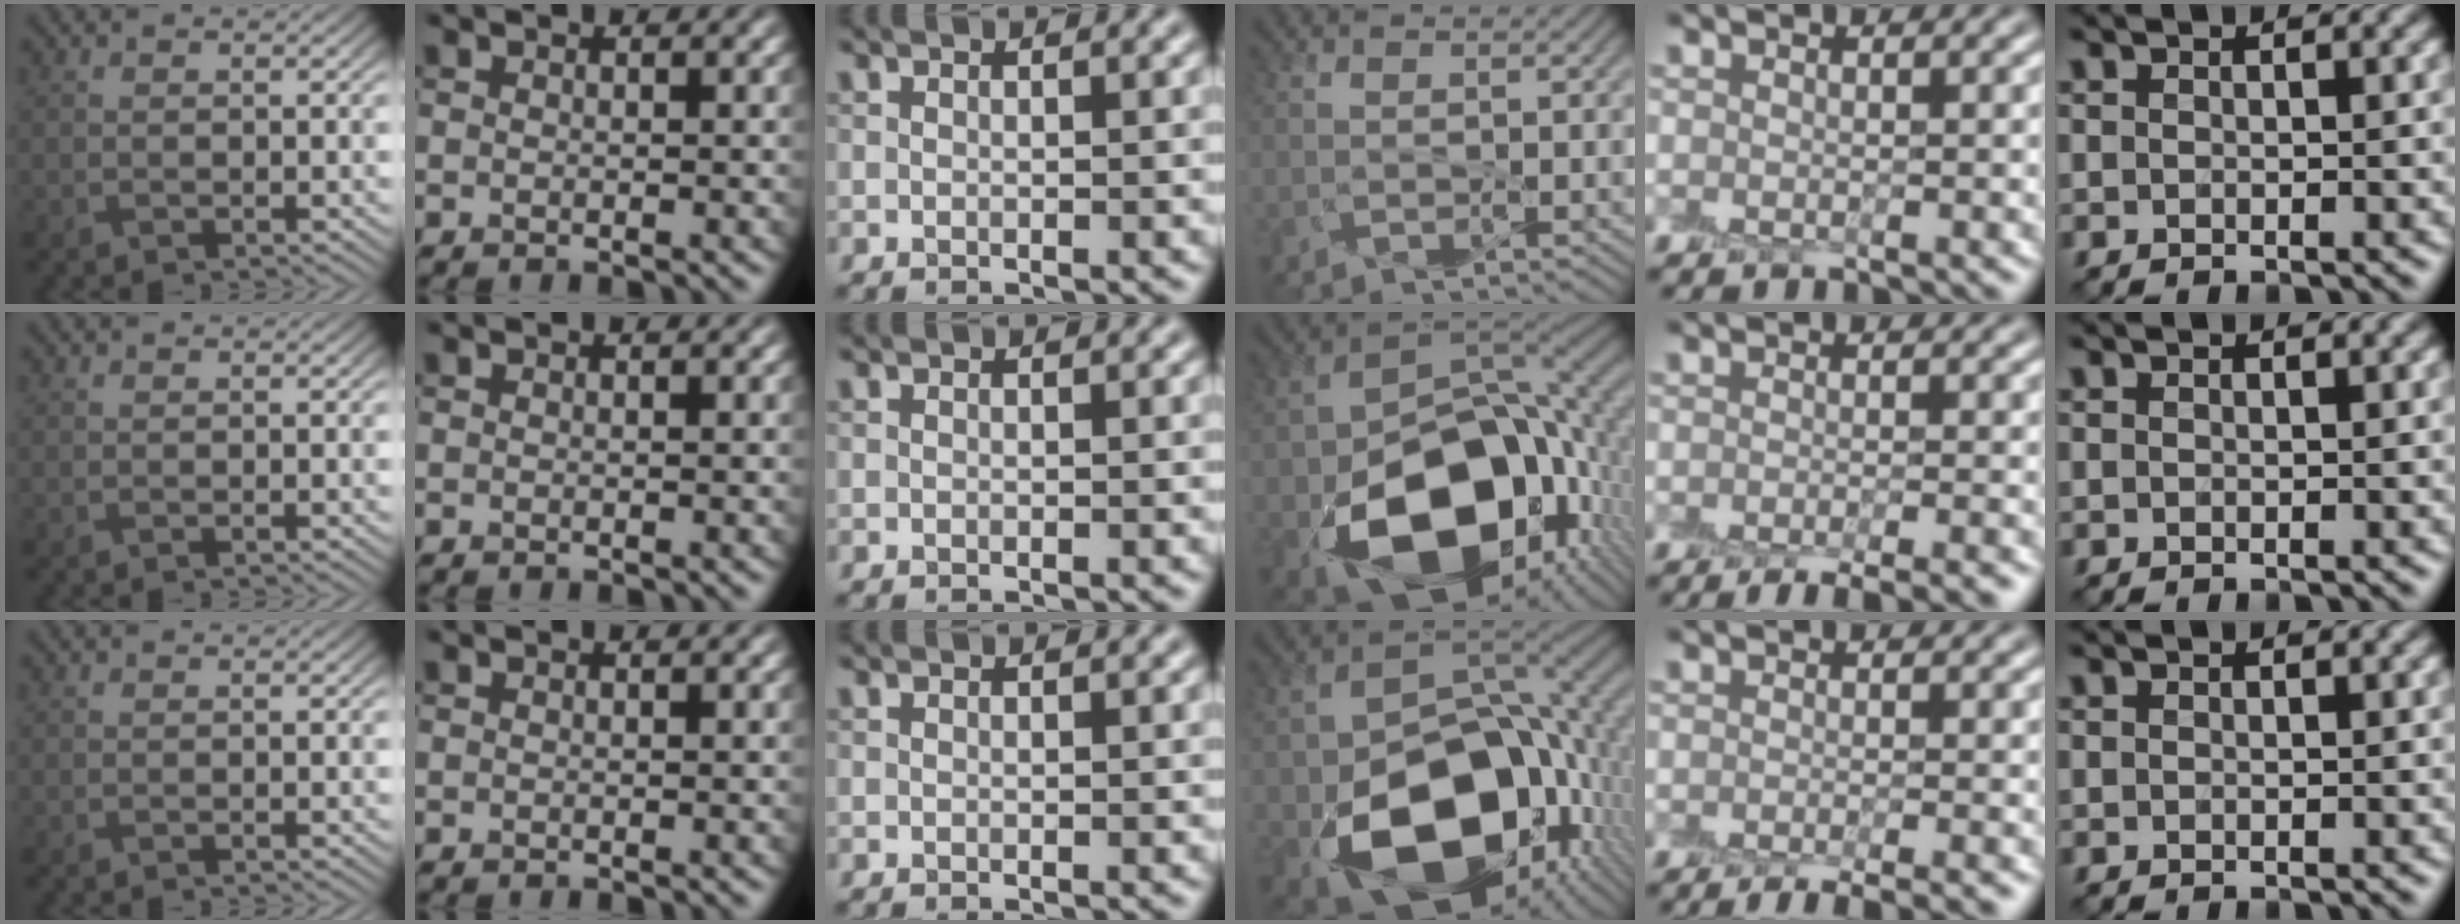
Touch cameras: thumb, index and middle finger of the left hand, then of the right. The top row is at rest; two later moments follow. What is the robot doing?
{"motion": "peel", "object": "plastic screen protector"}